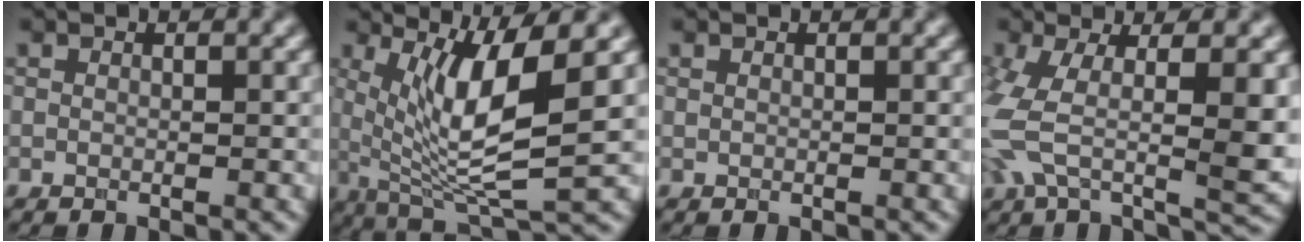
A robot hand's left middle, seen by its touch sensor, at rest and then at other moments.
{"total": 7.8, "force": [1.4, 2.0, 7.5], "torque": [-0.138, -0.013, 0.041]}
{"total": 0.0}
{"total": 8.6, "force": [-0.7, 3.3, 8.0], "torque": [-0.184, -0.011, -0.011]}